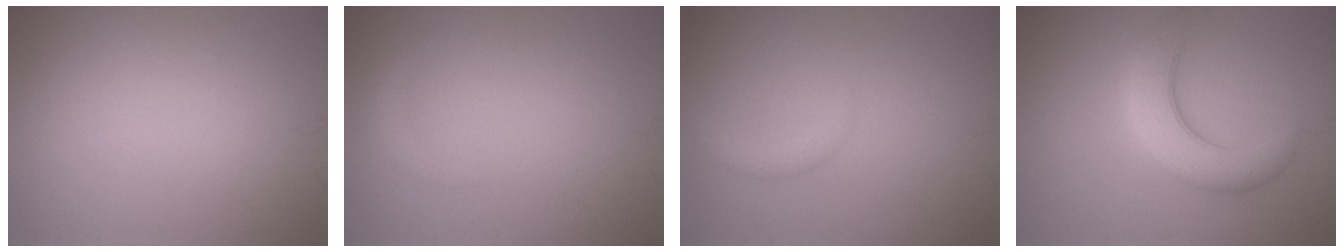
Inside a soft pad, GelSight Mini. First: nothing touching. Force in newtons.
{"total": 1.1, "press": 1.1, "slide": 0.0}
{"total": 1.5, "press": 1.5, "slide": 0.2}
{"total": 5.7, "press": 5.7, "slide": 0.3}